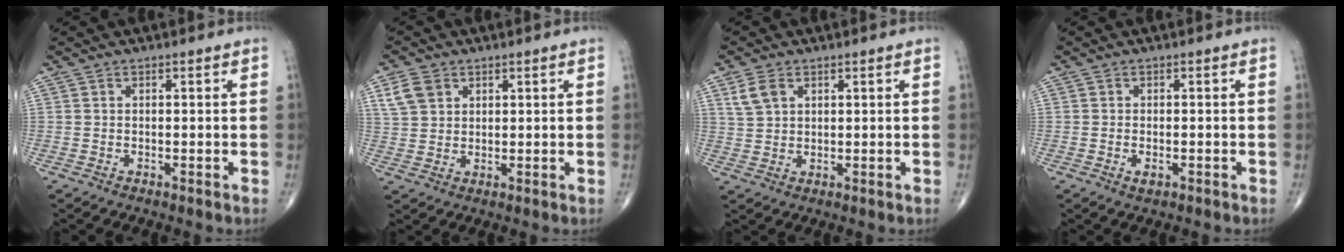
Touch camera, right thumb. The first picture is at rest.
{"total": 5.2, "force": [2.5, 3.8, 2.5], "torque": [-0.039, -0.003, 0.054]}
{"total": 4.1, "force": [2.0, 2.7, 2.4], "torque": [-0.045, -0.002, 0.047]}
{"total": 1.6, "force": [-0.6, 0.8, 1.2], "torque": [-0.022, 0.000, -0.008]}